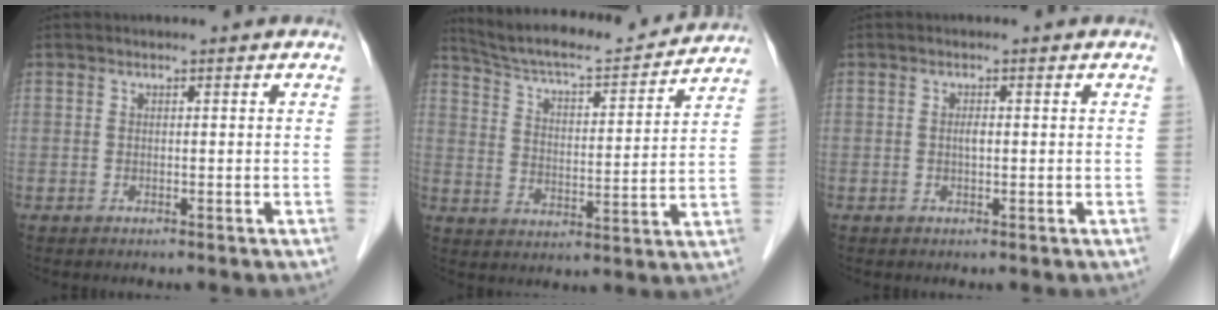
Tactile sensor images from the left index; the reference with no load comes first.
{"total": 18.4, "force": [17.2, 2.4, 6.0], "torque": [-0.101, 0.005, 0.251]}
{"total": 1.0, "force": [0.0, 0.3, 0.9], "torque": [-0.017, 0.000, 0.000]}